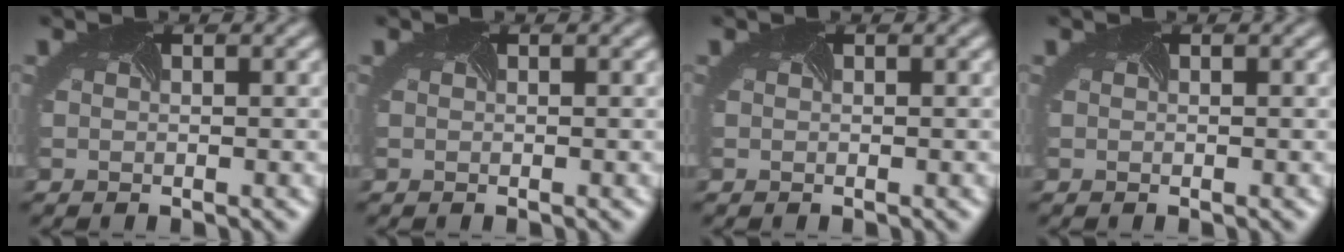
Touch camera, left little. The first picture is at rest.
{"total": 0.0}
{"total": 0.0}
{"total": 0.0}